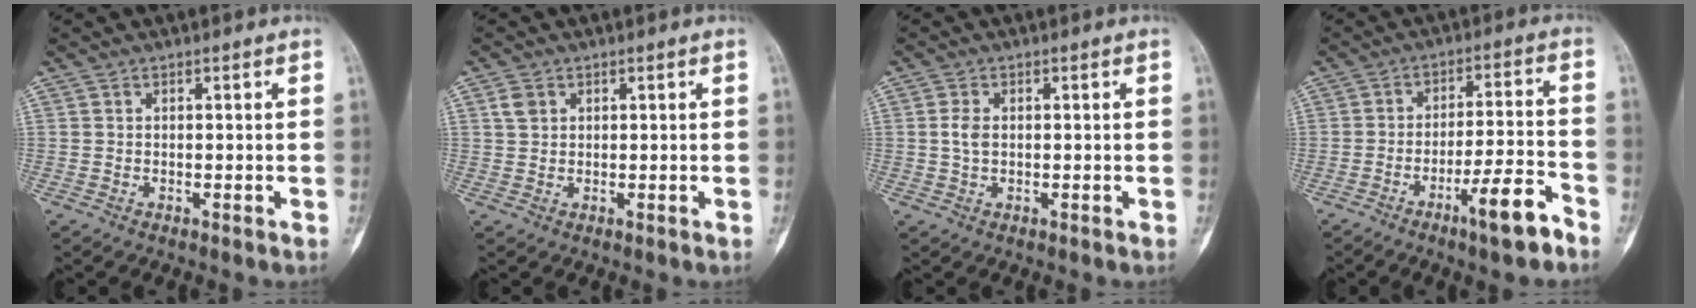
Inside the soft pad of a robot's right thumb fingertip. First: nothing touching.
{"total": 2.2, "force": [1.0, 1.7, 1.0], "torque": [-0.014, 0.003, 0.020]}
{"total": 2.4, "force": [0.1, 1.4, 1.9], "torque": [-0.038, 0.003, 0.000]}
{"total": 9.7, "force": [-6.1, 1.5, 7.4], "torque": [-0.119, 0.042, -0.095]}